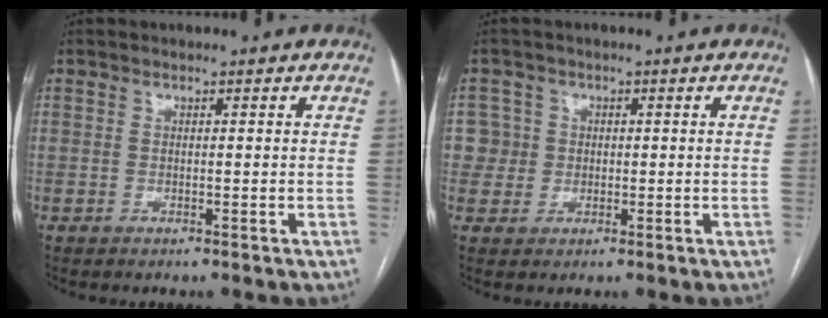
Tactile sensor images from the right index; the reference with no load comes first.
{"total": 4.2, "force": [0.5, 4.2, -0.3], "torque": [0.022, 0.014, 0.010]}